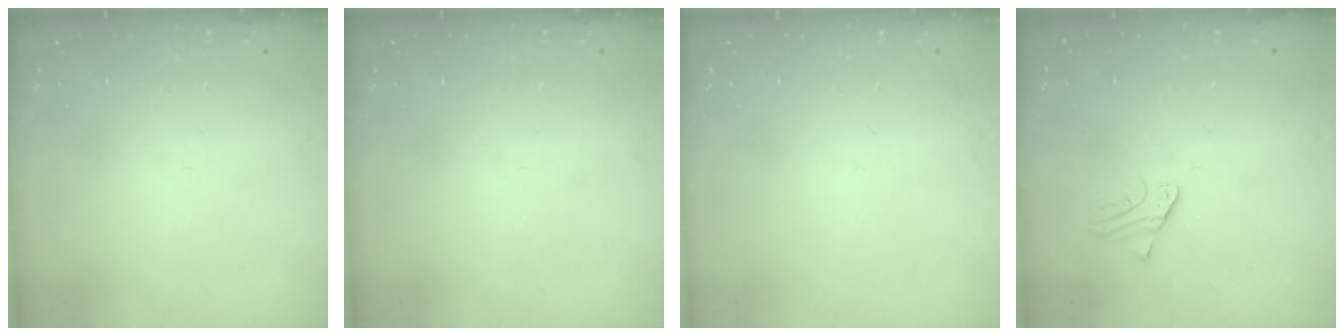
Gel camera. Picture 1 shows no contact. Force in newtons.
{"total": 0.0}
{"total": 0.0}
{"total": 1.9, "press": 1.9, "slide": 0.3}